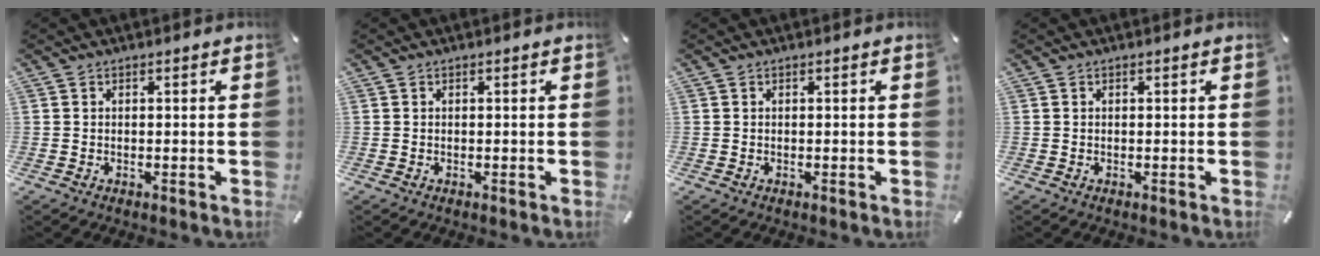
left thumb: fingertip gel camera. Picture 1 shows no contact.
{"total": 0.0}
{"total": 0.0}
{"total": 0.0}